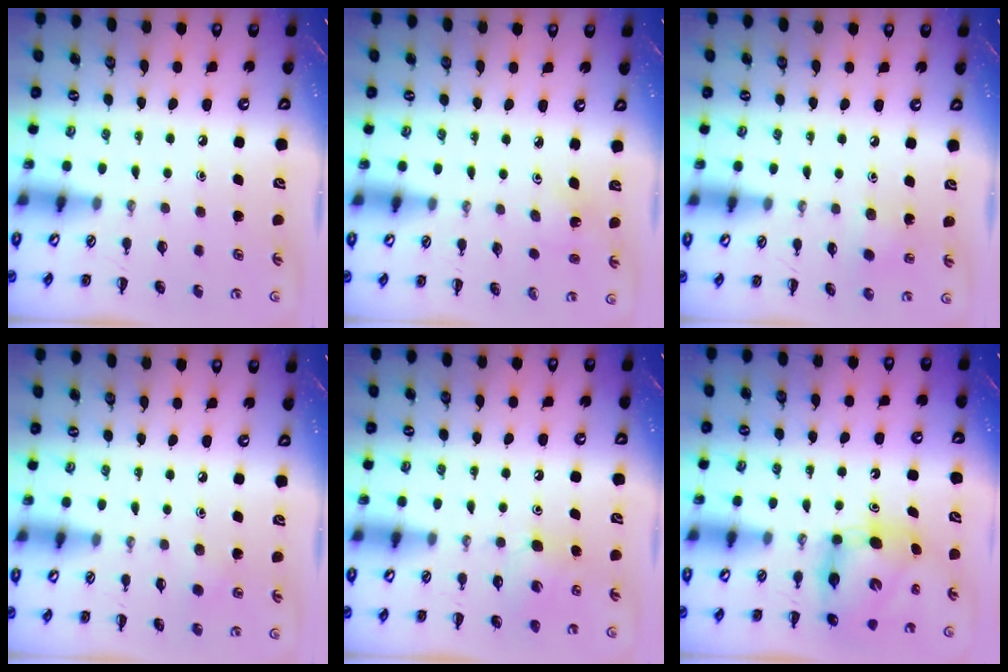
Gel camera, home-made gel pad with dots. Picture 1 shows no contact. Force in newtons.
{"total": 3.0, "press": 2.9, "slide": 0.9}
{"total": 3.9, "press": 3.7, "slide": 1.2}
{"total": 5.2, "press": 4.9, "slide": 1.7}
{"total": 5.0, "press": 4.8, "slide": 1.4}
{"total": 7.0, "press": 6.9, "slide": 0.8}